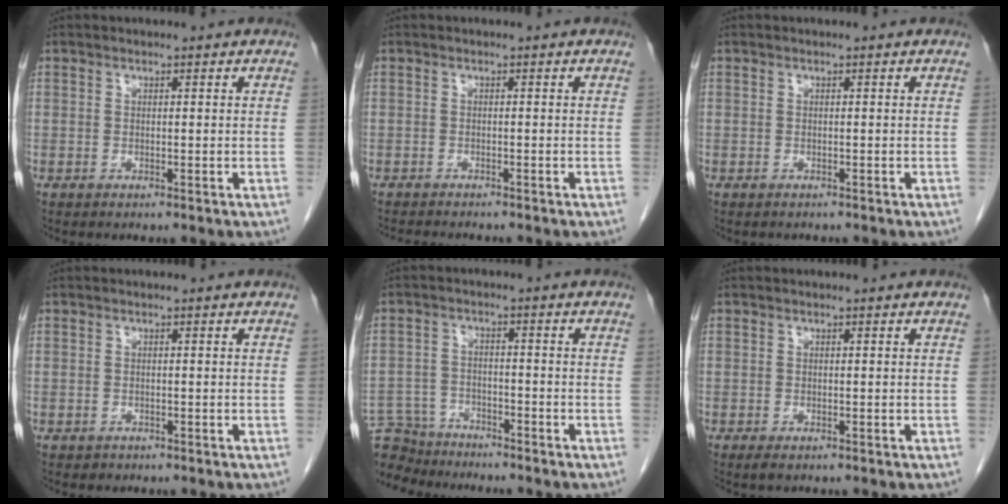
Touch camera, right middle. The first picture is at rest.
{"total": 4.0, "force": [-3.7, 0.5, 1.4], "torque": [-0.018, -0.010, -0.056]}
{"total": 0.6, "force": [-0.6, 0.3, 0.0], "torque": [-0.008, 0.000, -0.011]}
{"total": 0.7, "force": [-0.5, 0.5, 0.0], "torque": [-0.007, 0.002, -0.006]}
{"total": 9.0, "force": [-8.5, 2.9, 0.8], "torque": [-0.022, 0.005, -0.148]}
{"total": 1.1, "force": [-0.7, 0.4, 0.7], "torque": [-0.013, -0.002, -0.007]}